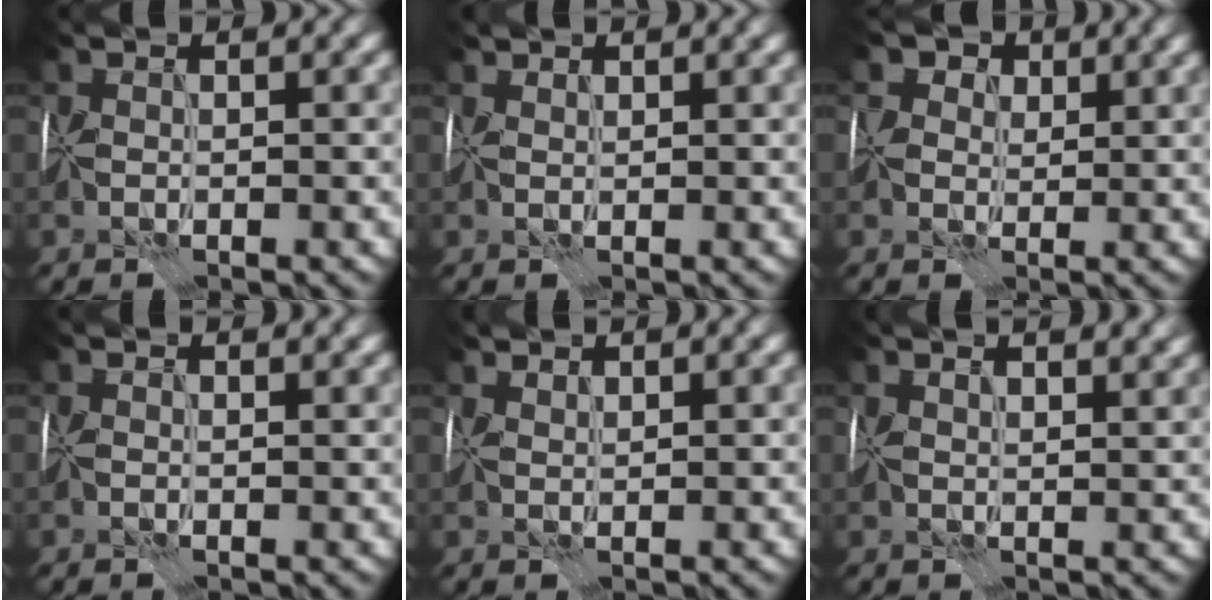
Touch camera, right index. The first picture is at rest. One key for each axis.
{"total": 1.3, "fx": 1.2, "fy": 0.4, "fz": 0.3, "tx": -0.011, "ty": 0.004, "tz": 0.024}
{"total": 3.7, "fx": 1.9, "fy": 2.8, "fz": 1.4, "tx": -0.029, "ty": -0.003, "tz": 0.028}
{"total": 1.0, "fx": 0.7, "fy": 0.5, "fz": 0.4, "tx": -0.011, "ty": 0.000, "tz": 0.011}
{"total": 2.2, "fx": 2.0, "fy": 0.5, "fz": 0.7, "tx": -0.015, "ty": 0.004, "tz": 0.035}
{"total": 6.0, "fx": 3.8, "fy": 2.5, "fz": 3.8, "tx": -0.055, "ty": 0.031, "tz": 0.043}